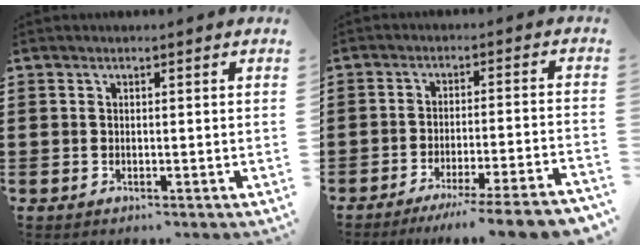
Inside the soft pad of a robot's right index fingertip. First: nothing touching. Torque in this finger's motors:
{"motor_torque": [1.50, 0.64, 0.31, 0.08]}